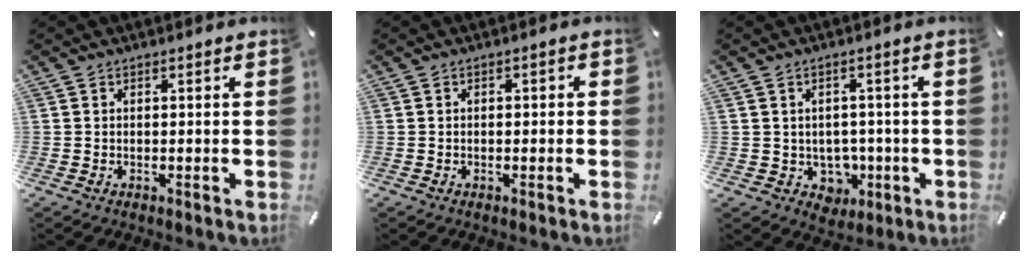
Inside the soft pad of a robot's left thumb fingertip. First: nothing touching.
{"total": 1.1, "force": [-0.5, 0.6, 0.8], "torque": [-0.014, 0.003, -0.011]}
{"total": 5.8, "force": [0.6, 5.6, 1.5], "torque": [-0.008, -0.016, 0.015]}